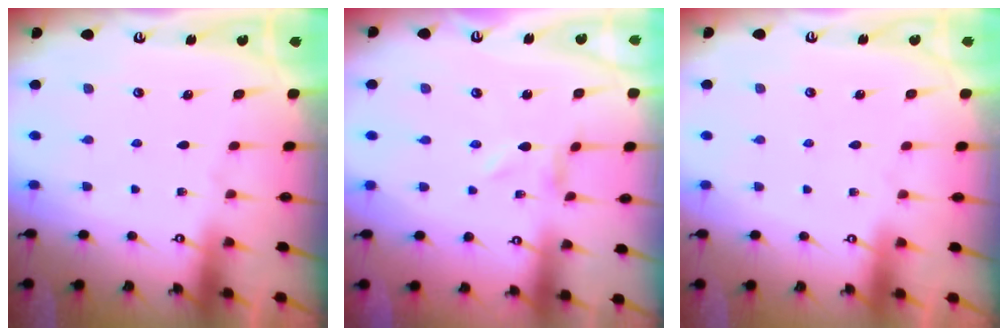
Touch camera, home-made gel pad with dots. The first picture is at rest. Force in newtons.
{"total": 0.0}
{"total": 1.6, "press": 1.6, "slide": 0.1}